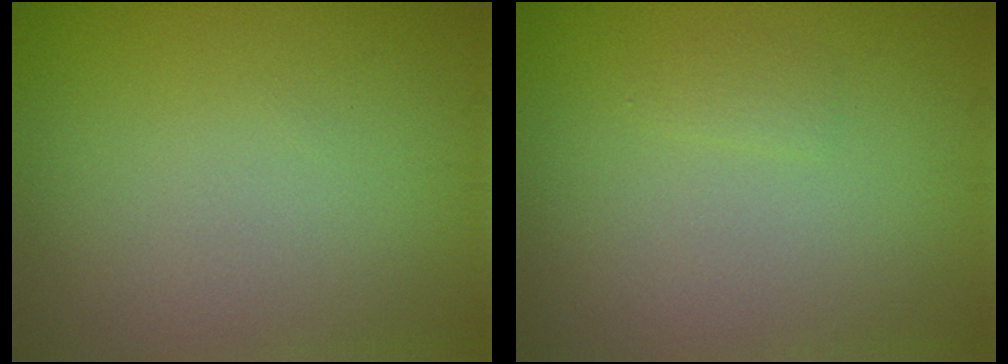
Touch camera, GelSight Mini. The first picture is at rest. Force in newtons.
{"total": 0.7, "press": 0.7, "slide": 0.1}